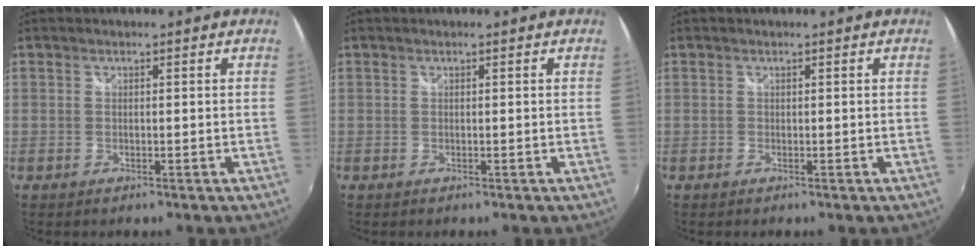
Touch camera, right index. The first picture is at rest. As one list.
[{"total": 0.0}, {"total": 0.0}]